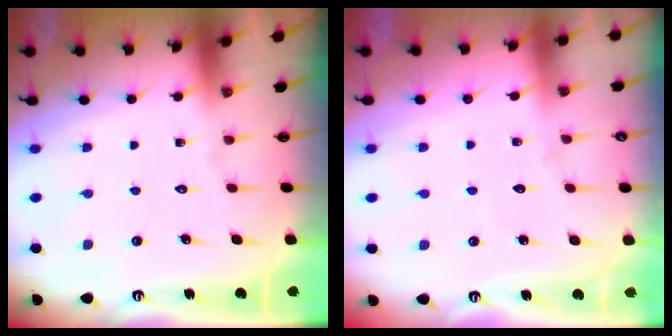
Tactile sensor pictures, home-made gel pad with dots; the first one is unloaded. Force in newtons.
{"total": 2.5, "press": 2.5, "slide": 0.3}